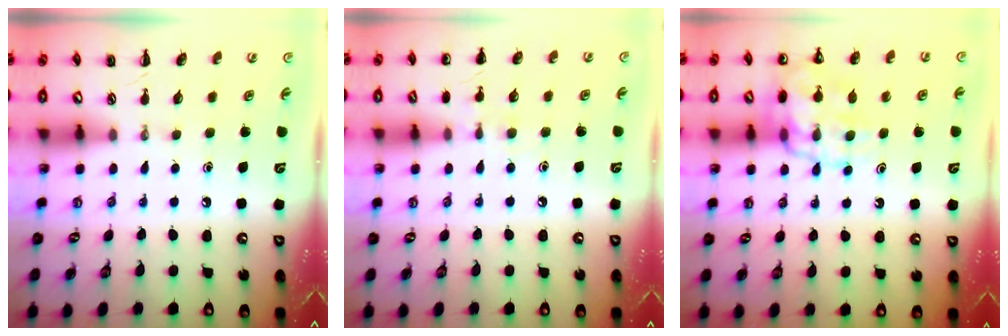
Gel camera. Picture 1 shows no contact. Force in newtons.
{"total": 6.0, "press": 5.7, "slide": 1.9}
{"total": 16.7, "press": 16.5, "slide": 2.8}